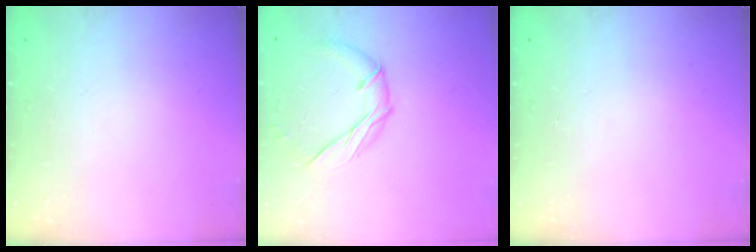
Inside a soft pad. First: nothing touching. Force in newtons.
{"total": 9.1, "press": 9.1, "slide": 0.4}
{"total": 0.0}